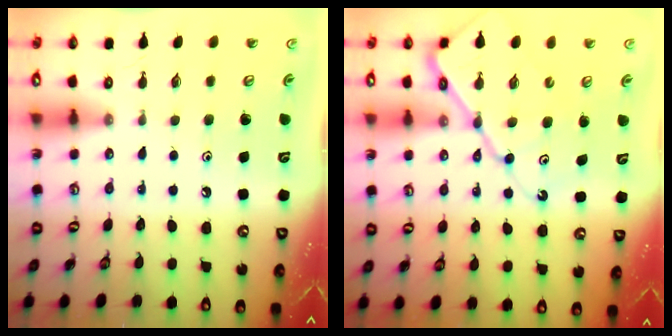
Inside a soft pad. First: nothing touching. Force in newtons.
{"total": 14.5, "press": 14.4, "slide": 1.3}